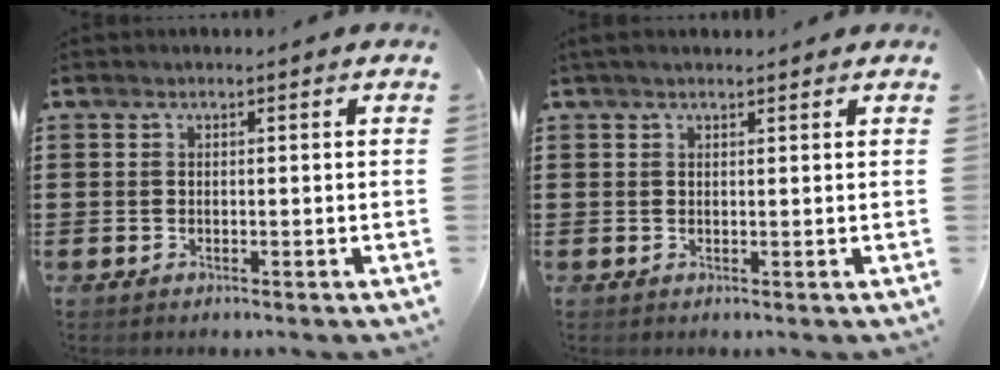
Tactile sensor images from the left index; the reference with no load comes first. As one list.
[{"total": 1.2, "force": [1.0, 0.3, 0.6], "torque": [-0.014, 0.003, 0.018]}]